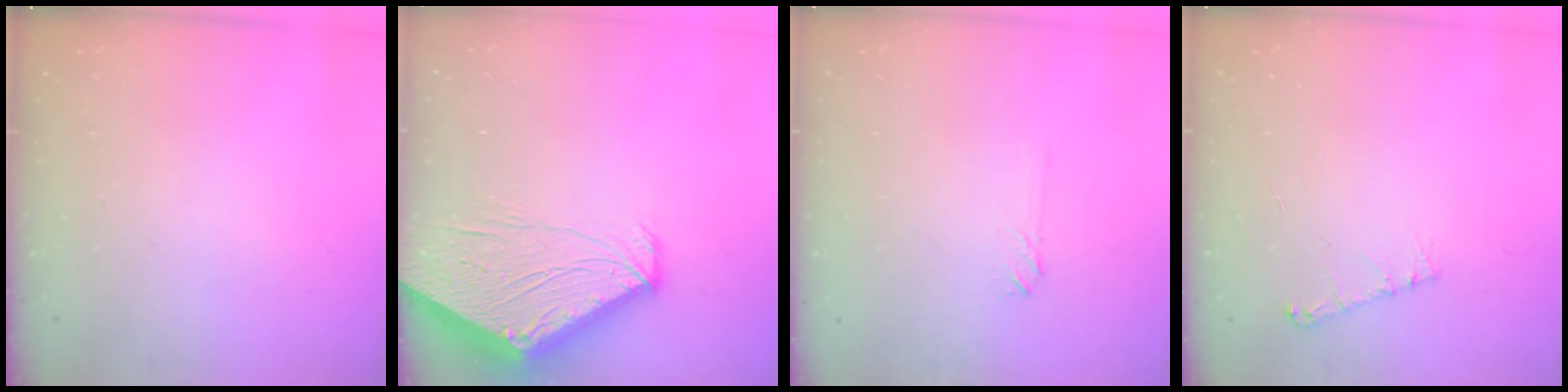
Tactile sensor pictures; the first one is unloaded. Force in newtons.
{"total": 6.7, "press": 6.7, "slide": 0.5}
{"total": 2.0, "press": 2.0, "slide": 0.3}
{"total": 5.9, "press": 5.9, "slide": 0.7}